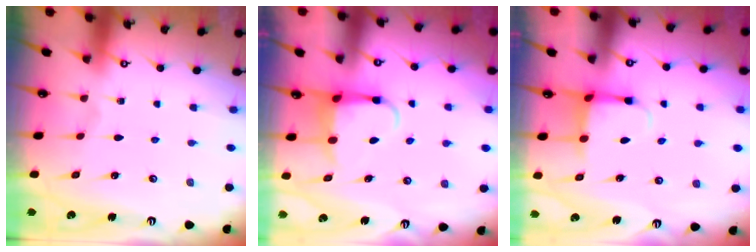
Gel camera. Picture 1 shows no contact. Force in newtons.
{"total": 4.0, "press": 4.0, "slide": 0.5}
{"total": 3.8, "press": 3.6, "slide": 1.3}